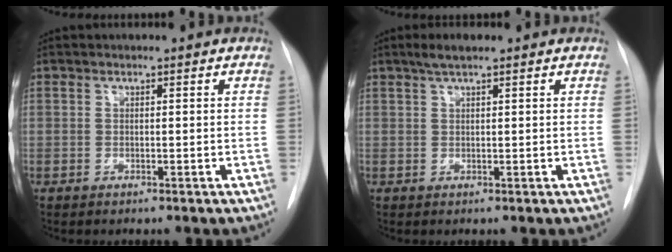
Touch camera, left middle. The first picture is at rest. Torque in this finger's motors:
{"motor_torque": [0.25, -0.19, 0.03, 0.01]}